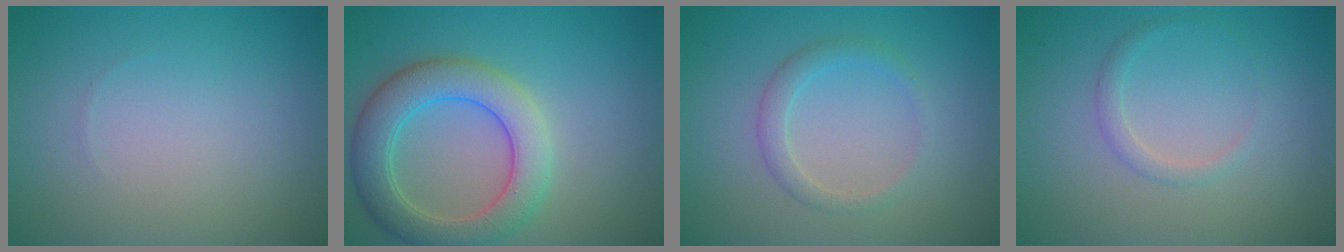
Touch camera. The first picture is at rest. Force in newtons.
{"total": 6.0, "press": 6.0, "slide": 0.1}
{"total": 1.9, "press": 1.9, "slide": 0.1}
{"total": 1.2, "press": 1.2, "slide": 0.1}